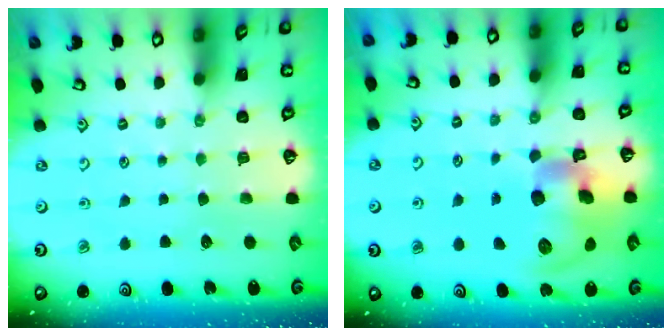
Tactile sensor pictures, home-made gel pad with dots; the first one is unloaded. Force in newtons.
{"total": 16.9, "press": 16.7, "slide": 3.0}